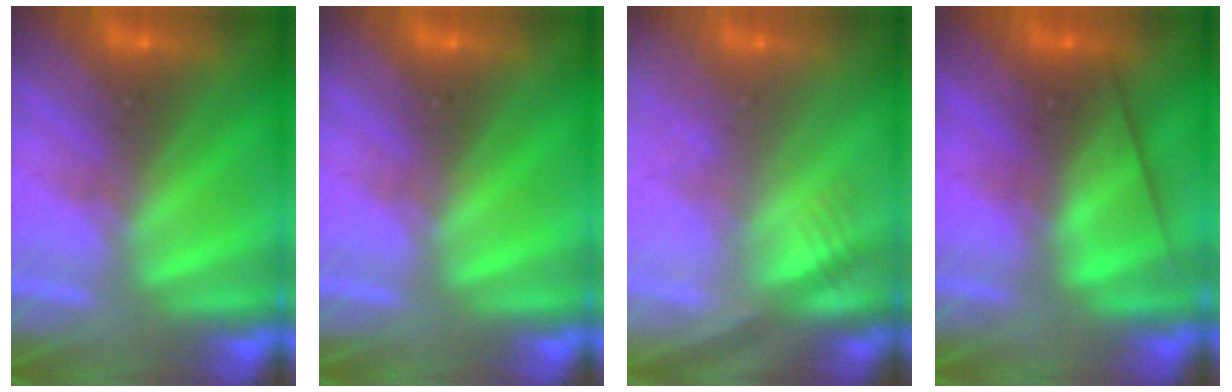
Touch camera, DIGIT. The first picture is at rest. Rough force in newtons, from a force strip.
{"total": 0.0}
{"total": 2.7}
{"total": 2.7}